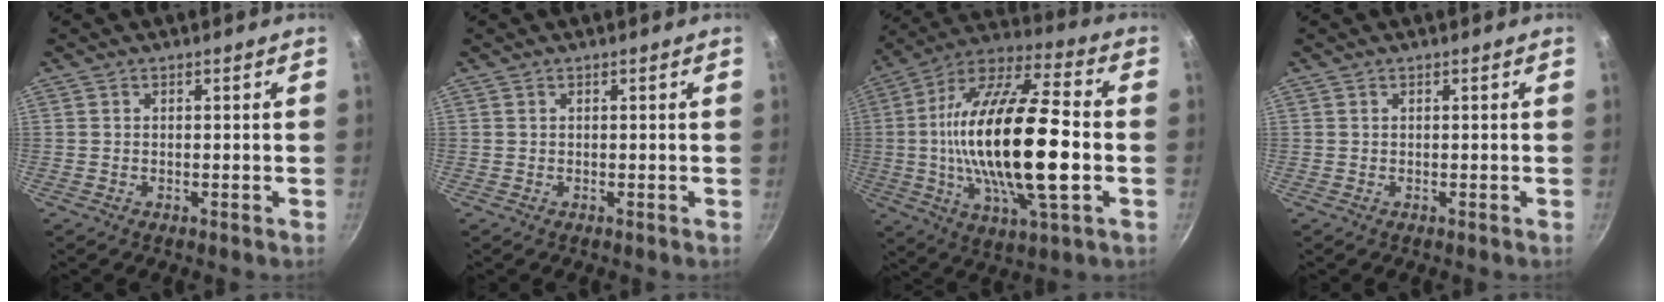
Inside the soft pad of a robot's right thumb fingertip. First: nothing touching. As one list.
[{"total": 0.0}, {"total": 26.7, "force": [-2.0, 9.1, 25.0], "torque": [-0.463, 0.017, -0.045]}, {"total": 0.0}]